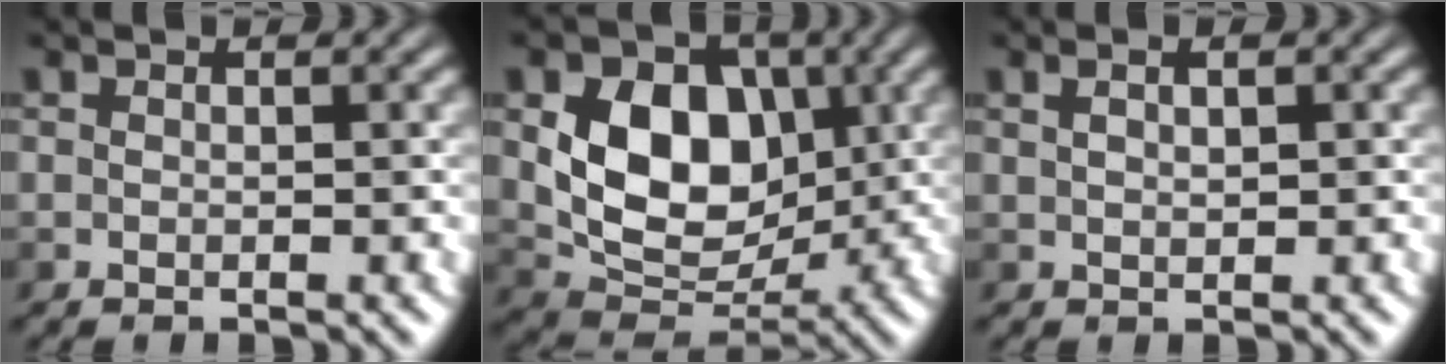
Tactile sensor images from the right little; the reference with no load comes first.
{"total": 8.4, "force": [0.4, 6.4, 5.5], "torque": [-0.101, -0.011, 0.006]}
{"total": 1.1, "force": [0.0, 0.4, 1.1], "torque": [-0.024, 0.001, 0.002]}